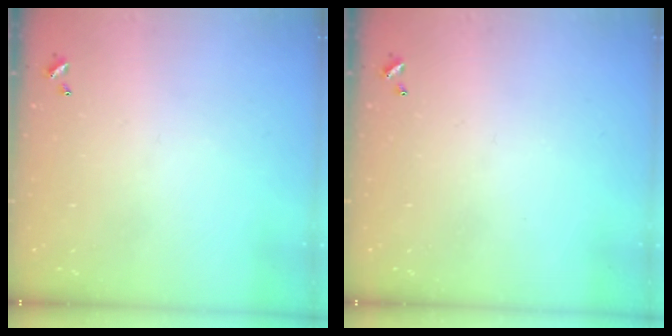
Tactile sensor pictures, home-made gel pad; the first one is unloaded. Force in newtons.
{"total": 0.0}